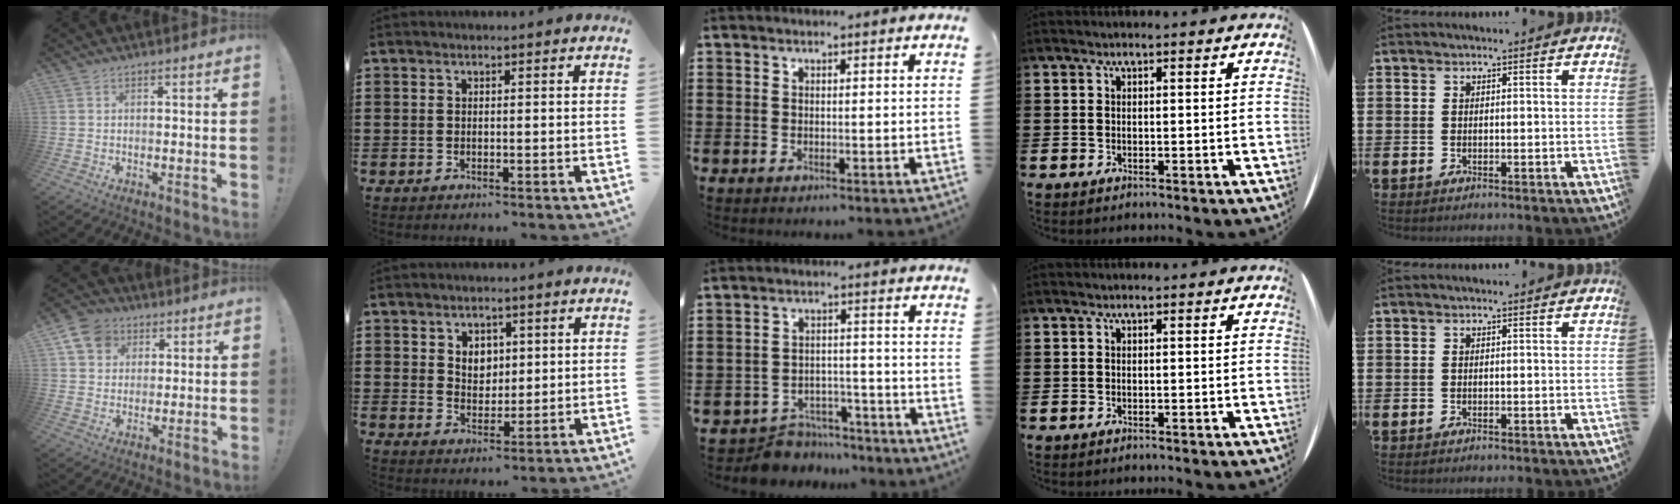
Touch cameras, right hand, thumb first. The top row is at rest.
{"thumb": {"total": 9.7, "force": [4.0, 8.1, 3.4], "torque": [-0.050, -0.015, 0.080]}, "index": {"total": 3.7, "force": [1.6, 3.0, 1.4], "torque": [-0.031, 0.008, 0.025]}, "middle": {"total": 5.3, "force": [-5.2, 1.0, 0.0], "torque": [-0.002, 0.016, -0.106]}}